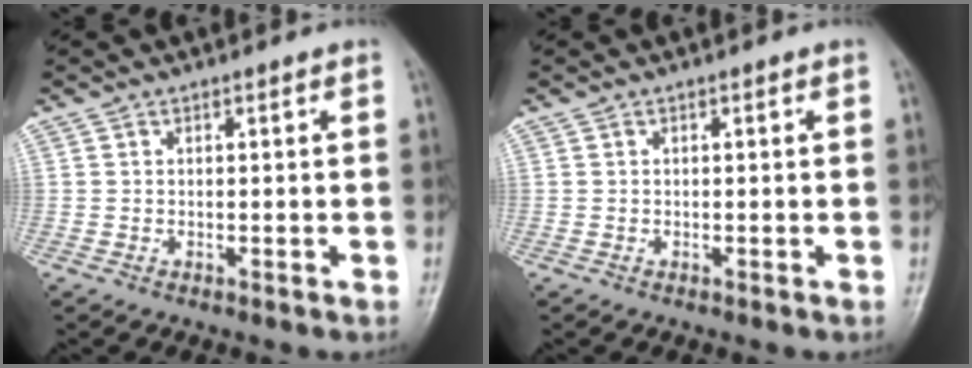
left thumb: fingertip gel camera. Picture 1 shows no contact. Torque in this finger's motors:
{"motor_torque": [0.00, 0.03, -0.02, 0.00, 0.00]}